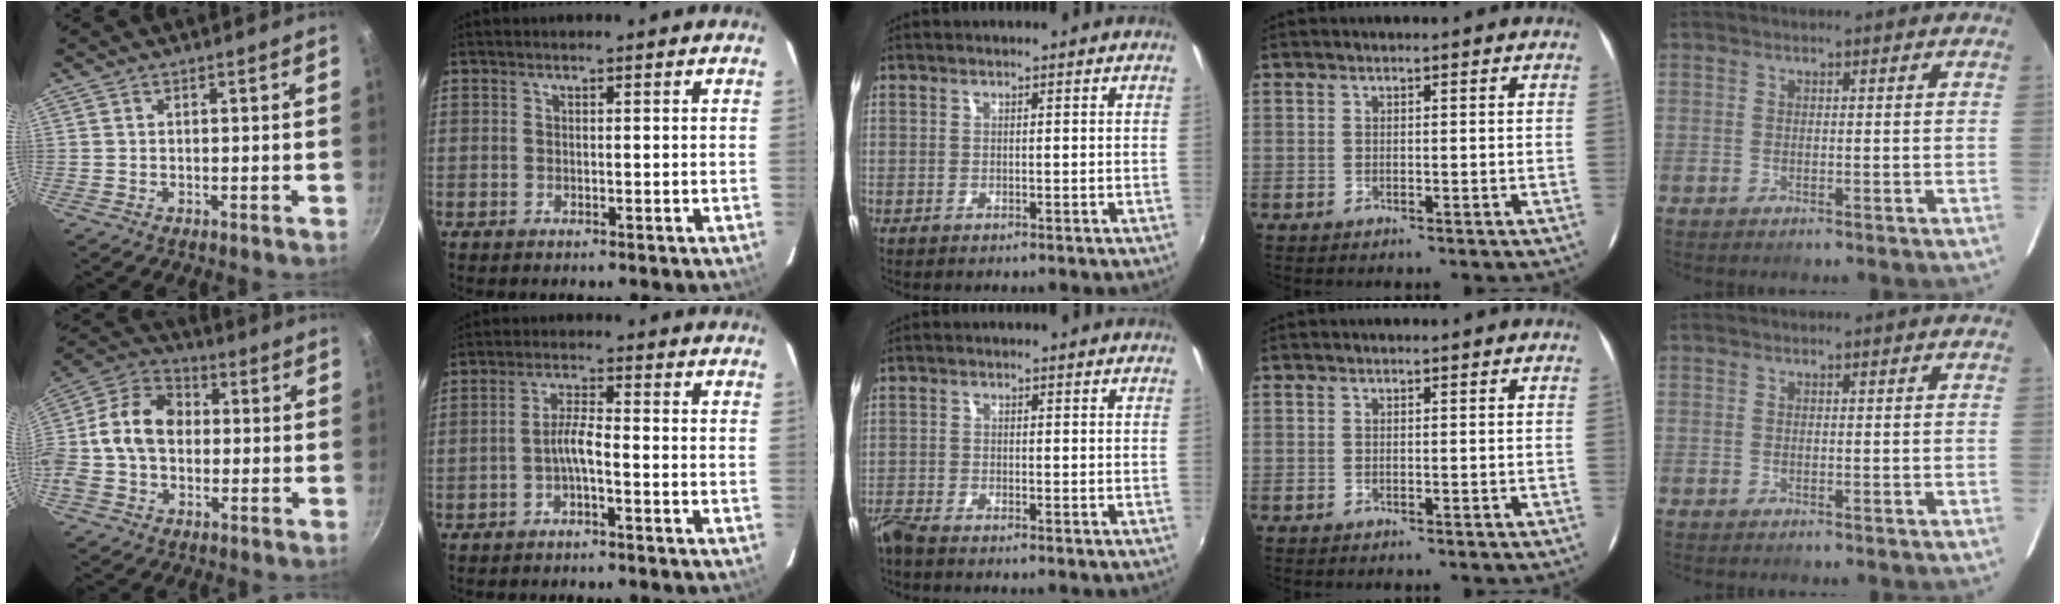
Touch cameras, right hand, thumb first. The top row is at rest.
{"thumb": {"total": 14.6, "force": [-0.4, 10.9, 9.7], "torque": [-0.149, 0.038, -0.031]}, "index": {"total": 3.4, "force": [-1.7, 0.3, 3.0], "torque": [-0.063, 0.008, -0.033]}, "middle": {"total": 3.3, "force": [-3.0, 0.4, 1.4], "torque": [-0.041, -0.014, -0.061]}}